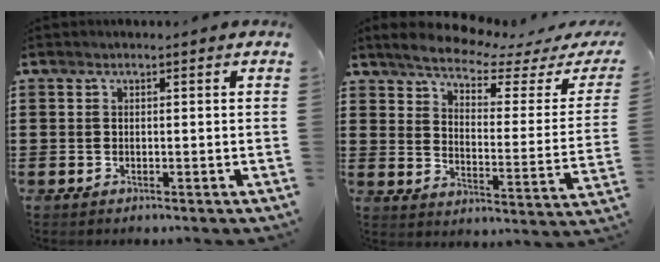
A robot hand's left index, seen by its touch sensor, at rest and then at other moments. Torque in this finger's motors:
{"motor_torque": [2.14, 0.00, 0.15, 0.01]}